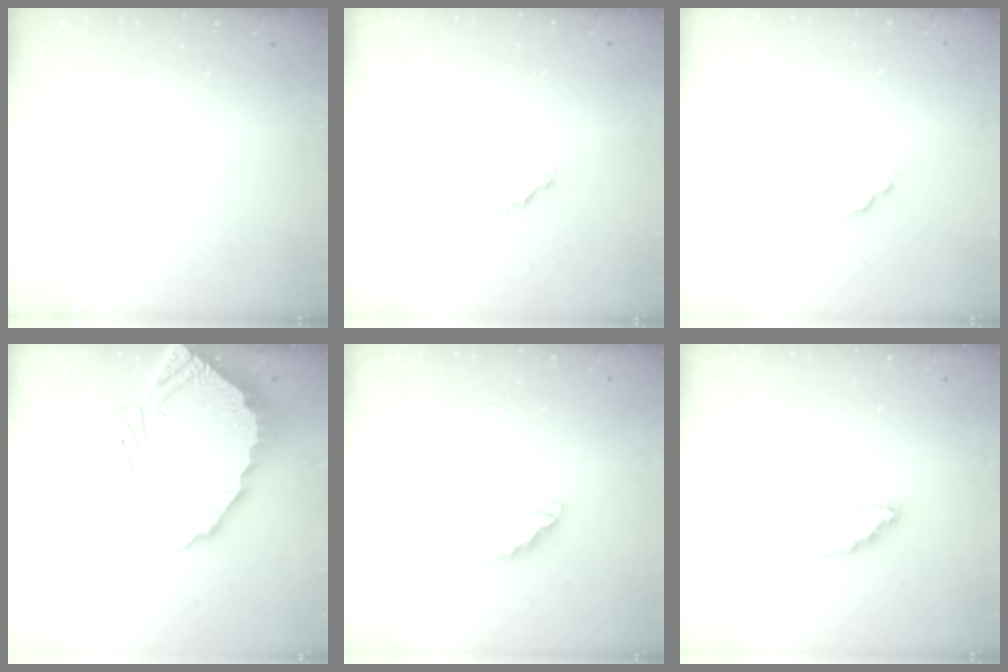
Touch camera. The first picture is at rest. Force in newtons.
{"total": 2.8, "press": 2.8, "slide": 0.1}
{"total": 1.5, "press": 1.5, "slide": 0.1}
{"total": 9.7, "press": 9.7, "slide": 0.7}
{"total": 7.6, "press": 7.6, "slide": 0.4}
{"total": 8.8, "press": 8.8, "slide": 0.8}